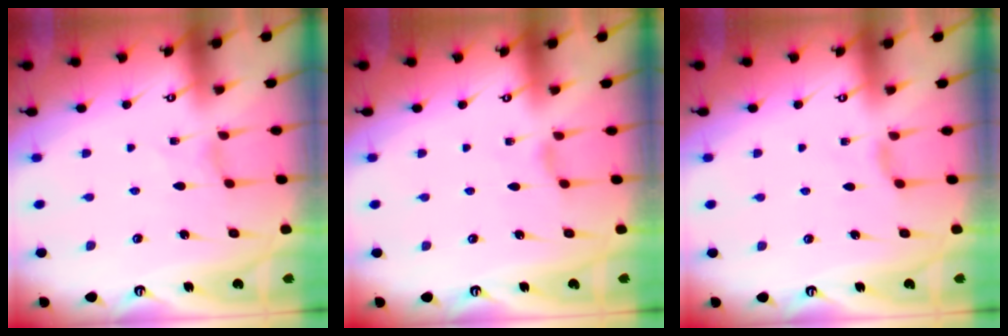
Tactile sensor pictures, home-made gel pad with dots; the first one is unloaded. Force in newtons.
{"total": 1.7, "press": 1.6, "slide": 0.4}
{"total": 2.1, "press": 2.1, "slide": 0.4}